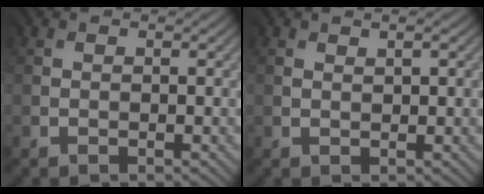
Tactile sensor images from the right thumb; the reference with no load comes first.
{"total": 0.9, "force": [0.8, -0.1, 0.5], "torque": [-0.015, 0.000, 0.021]}